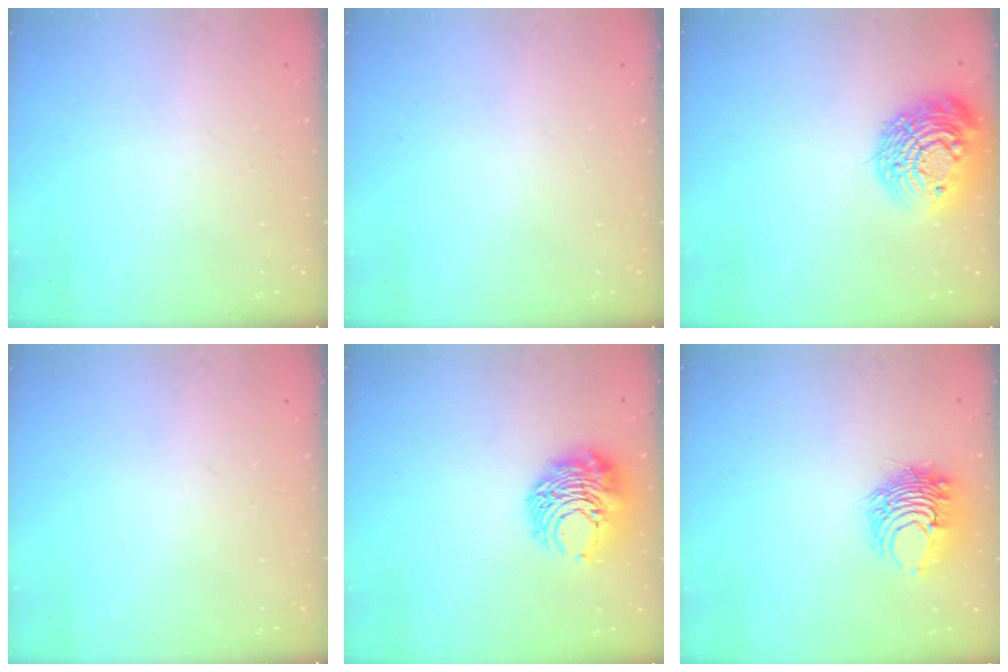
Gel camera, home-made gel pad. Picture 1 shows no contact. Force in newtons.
{"total": 0.0}
{"total": 17.0, "press": 16.9, "slide": 1.4}
{"total": 0.0}
{"total": 10.1, "press": 10.0, "slide": 1.3}
{"total": 8.8, "press": 8.8, "slide": 0.5}